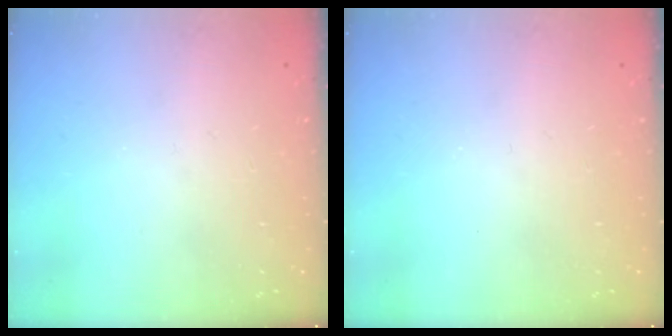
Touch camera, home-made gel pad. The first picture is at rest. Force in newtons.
{"total": 0.0}